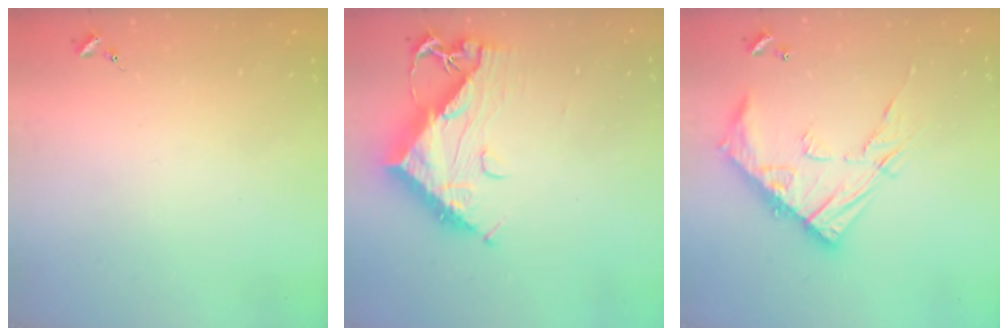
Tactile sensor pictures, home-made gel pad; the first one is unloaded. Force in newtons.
{"total": 13.6, "press": 13.6, "slide": 1.1}
{"total": 17.3, "press": 17.3, "slide": 1.4}